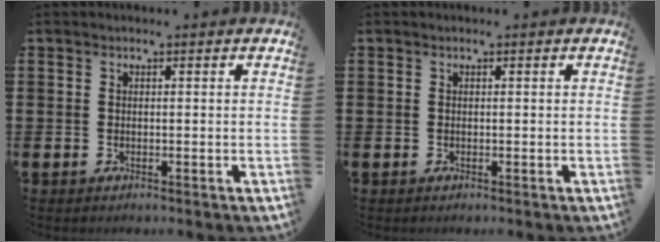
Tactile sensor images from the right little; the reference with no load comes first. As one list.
[{"total": 0.0}]